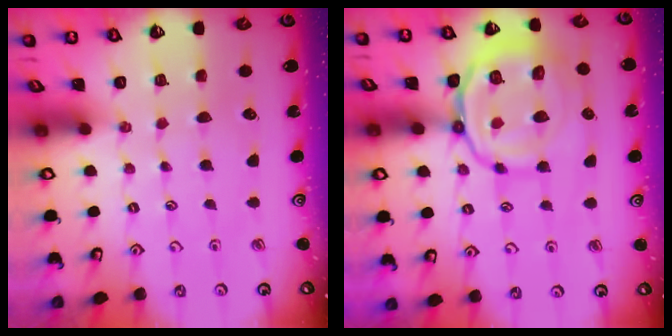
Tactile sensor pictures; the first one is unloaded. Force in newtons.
{"total": 15.7, "press": 15.7, "slide": 1.5}